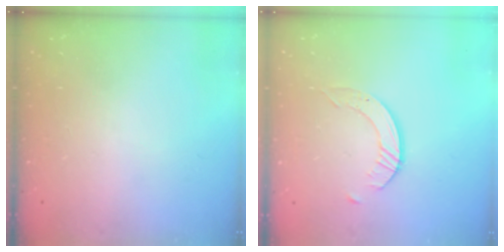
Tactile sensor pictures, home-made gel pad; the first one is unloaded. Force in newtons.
{"total": 3.0, "press": 3.0, "slide": 0.2}